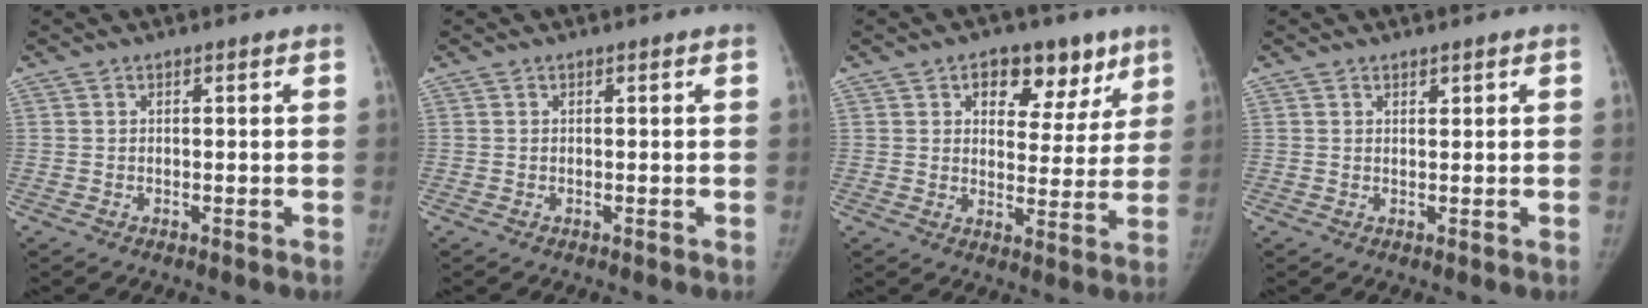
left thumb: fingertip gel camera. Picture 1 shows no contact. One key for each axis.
{"total": 0.0}
{"total": 11.7, "fx": 6.5, "fy": 7.4, "fz": 6.3, "tx": -0.025, "ty": -0.023, "tz": 0.088}
{"total": 0.6, "fx": 0.6, "fy": 0.3, "fz": 0.1, "tx": 0.007, "ty": -0.004, "tz": 0.010}